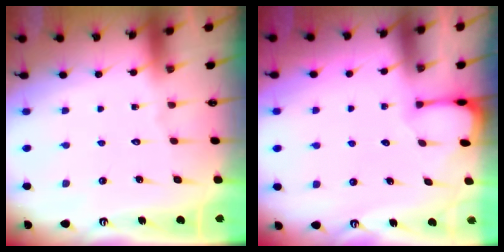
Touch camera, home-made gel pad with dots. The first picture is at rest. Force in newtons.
{"total": 1.3, "press": 1.2, "slide": 0.2}